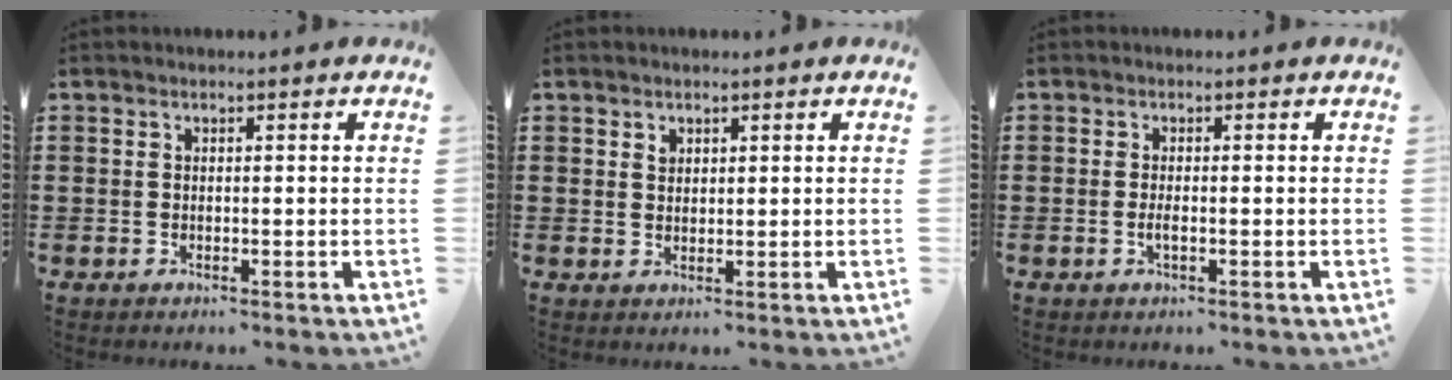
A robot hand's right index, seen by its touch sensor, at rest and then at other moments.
{"total": 1.3, "force": [0.9, 0.9, 0.4], "torque": [-0.001, -0.001, 0.017]}
{"total": 1.2, "force": [-0.4, 0.3, 1.1], "torque": [-0.022, -0.001, -0.006]}